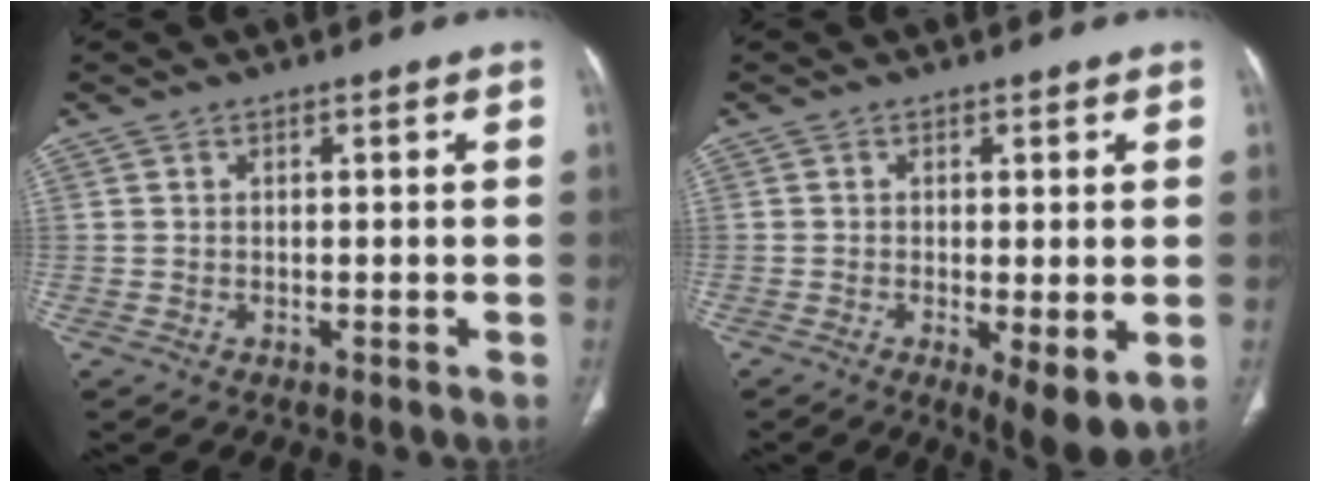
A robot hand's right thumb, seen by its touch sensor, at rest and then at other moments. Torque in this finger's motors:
{"motor_torque": [0.10, 0.26, -0.12, 0.04, 0.05]}